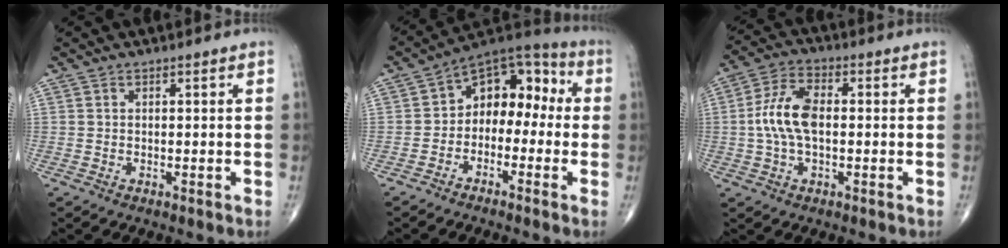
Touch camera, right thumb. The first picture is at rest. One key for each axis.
{"total": 11.6, "fx": -1.0, "fy": 8.1, "fz": 8.2, "tx": -0.074, "ty": 0.053, "tz": -0.039}
{"total": 9.4, "fx": -0.1, "fy": 5.0, "fz": 7.9, "tx": -0.165, "ty": 0.020, "tz": -0.007}